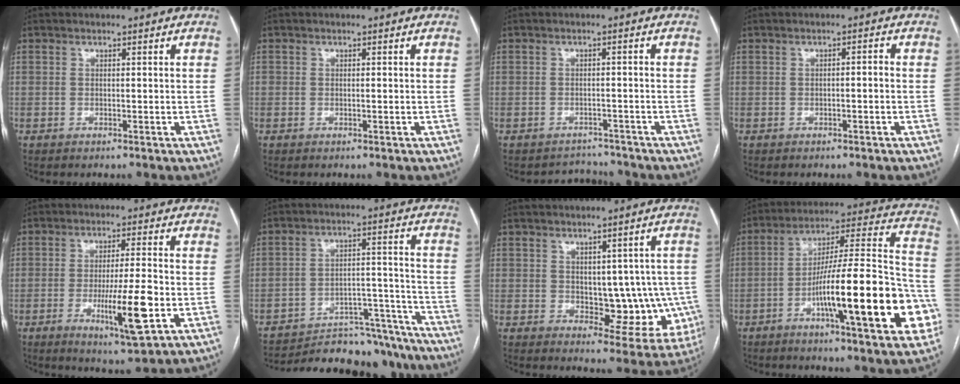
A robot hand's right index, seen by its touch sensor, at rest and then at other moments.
{"total": 0.5, "force": [-0.1, 0.3, 0.4], "torque": [-0.008, 0.003, -0.001]}
{"total": 3.2, "force": [-2.9, 1.1, -1.0], "torque": [0.013, 0.013, -0.041]}
{"total": 1.3, "force": [-0.3, 0.3, 1.2], "torque": [-0.020, 0.004, -0.004]}
{"total": 10.7, "force": [-3.1, 0.8, 10.2], "torque": [-0.170, -0.021, -0.047]}
{"total": 22.7, "force": [-21.3, 5.6, 5.6], "torque": [-0.062, 0.018, -0.295]}
{"total": 9.7, "force": [-0.5, 5.4, 8.0], "torque": [-0.076, 0.010, 0.010]}
{"total": 24.5, "force": [-8.3, 2.6, 22.9], "torque": [-0.298, 0.008, -0.125]}